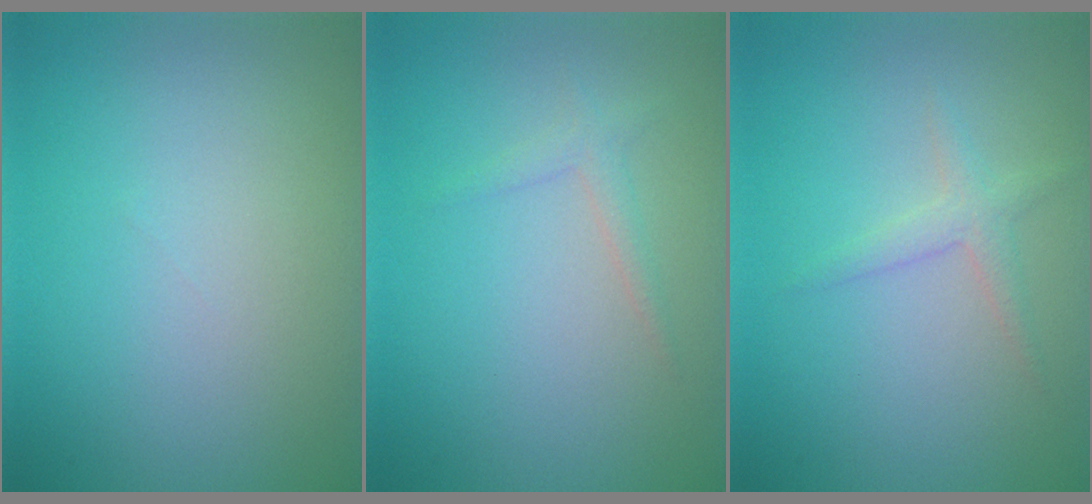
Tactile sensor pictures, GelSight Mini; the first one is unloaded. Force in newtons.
{"total": 1.2, "press": 1.2, "slide": 0.0}
{"total": 1.6, "press": 1.6, "slide": 0.0}